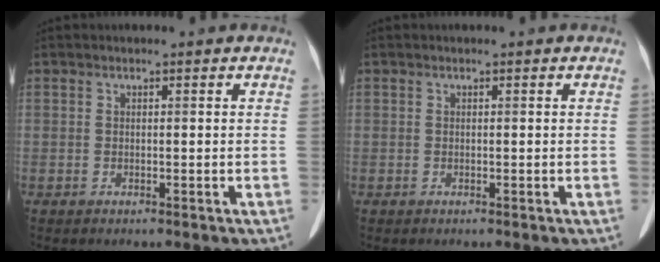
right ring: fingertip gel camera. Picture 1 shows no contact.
{"total": 0.0}